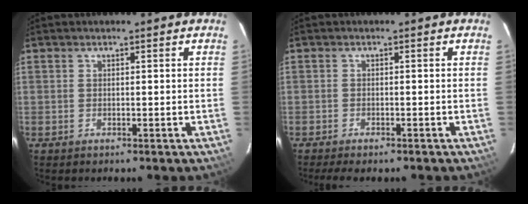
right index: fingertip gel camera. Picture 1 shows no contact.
{"total": 4.4, "force": [-3.7, 0.9, 2.3], "torque": [-0.051, -0.017, -0.055]}